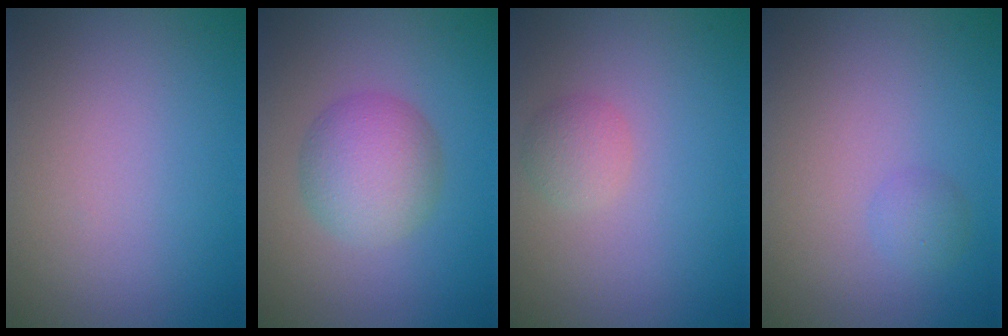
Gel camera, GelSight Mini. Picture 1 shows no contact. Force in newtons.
{"total": 4.6, "press": 4.5, "slide": 0.3}
{"total": 1.7, "press": 1.7, "slide": 0.2}
{"total": 1.1, "press": 1.1, "slide": 0.1}